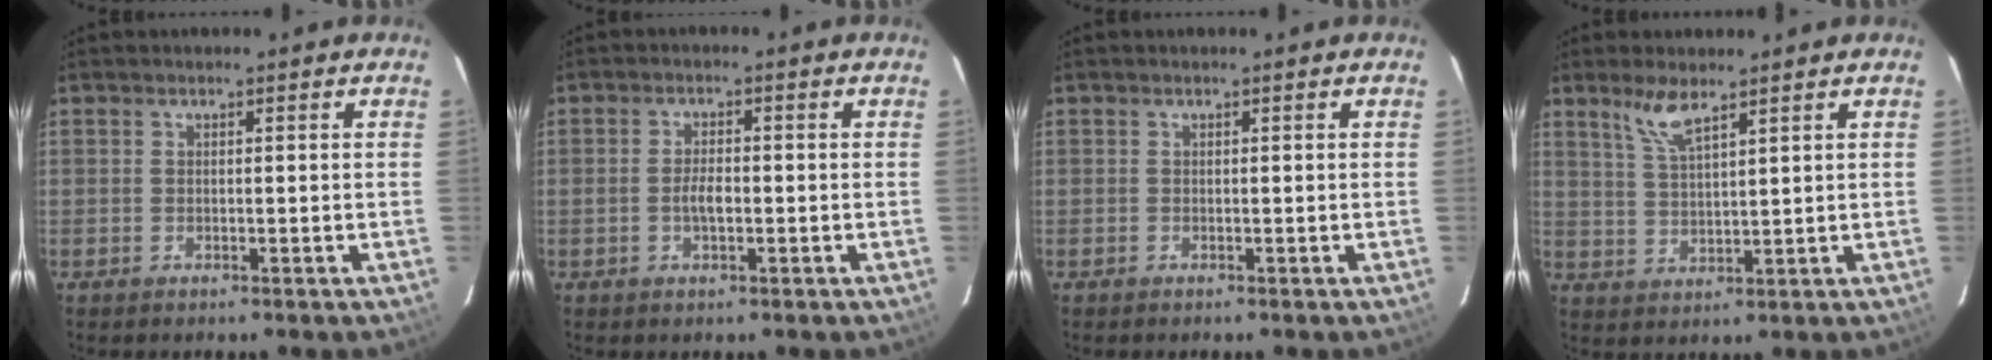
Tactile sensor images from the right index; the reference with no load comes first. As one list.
[{"total": 3.1, "force": [-0.7, 1.3, 2.7], "torque": [-0.051, 0.002, -0.012]}, {"total": 0.0}, {"total": 5.3, "force": [3.8, 1.1, 3.4], "torque": [-0.072, 0.001, 0.082]}]